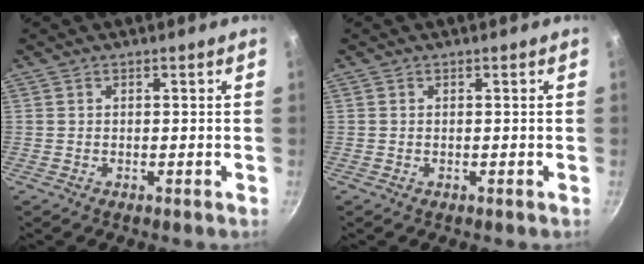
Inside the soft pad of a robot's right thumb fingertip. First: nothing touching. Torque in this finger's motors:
{"motor_torque": [-0.35, -0.04, -0.38, -0.17, -0.08]}